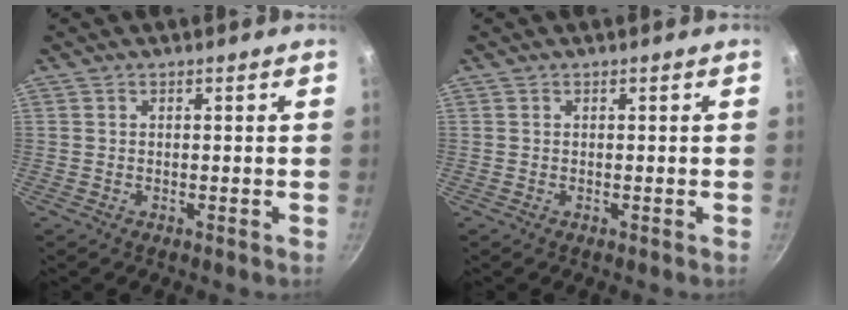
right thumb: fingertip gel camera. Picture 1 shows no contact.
{"total": 0.0}